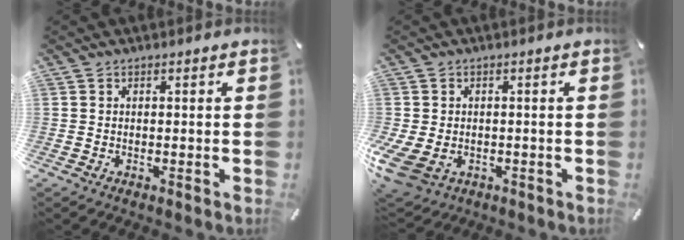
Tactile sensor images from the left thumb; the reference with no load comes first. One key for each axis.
{"total": 5.6, "fx": -1.5, "fy": 4.5, "fz": 3.0, "tx": -0.077, "ty": 0.004, "tz": -0.026}